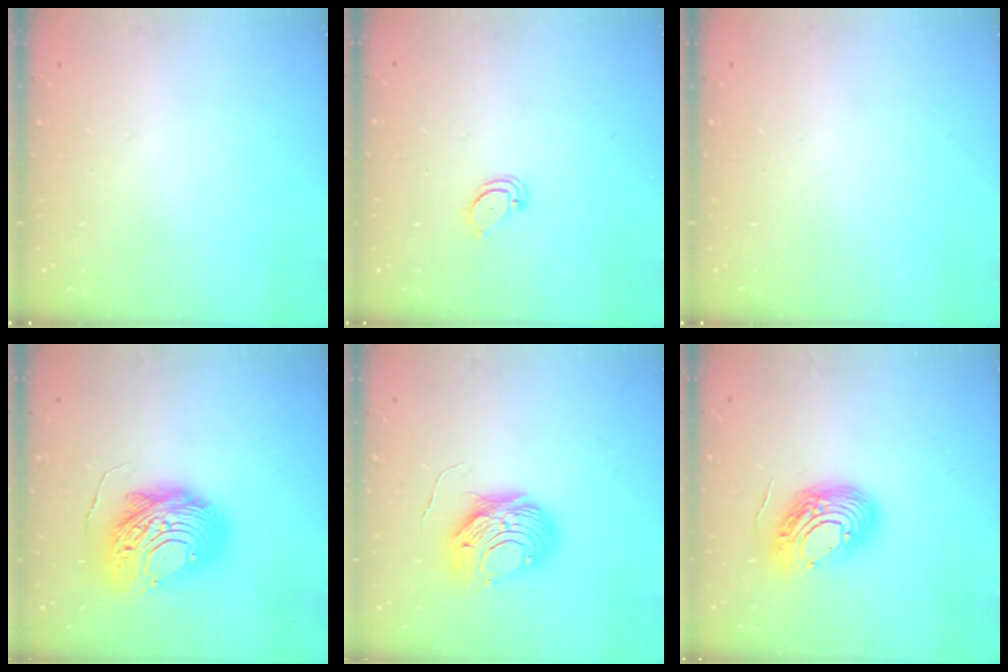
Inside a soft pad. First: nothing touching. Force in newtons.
{"total": 2.1, "press": 2.1, "slide": 0.2}
{"total": 0.0}
{"total": 17.5, "press": 17.5, "slide": 1.5}
{"total": 9.4, "press": 9.4, "slide": 1.0}
{"total": 14.5, "press": 14.5, "slide": 1.5}